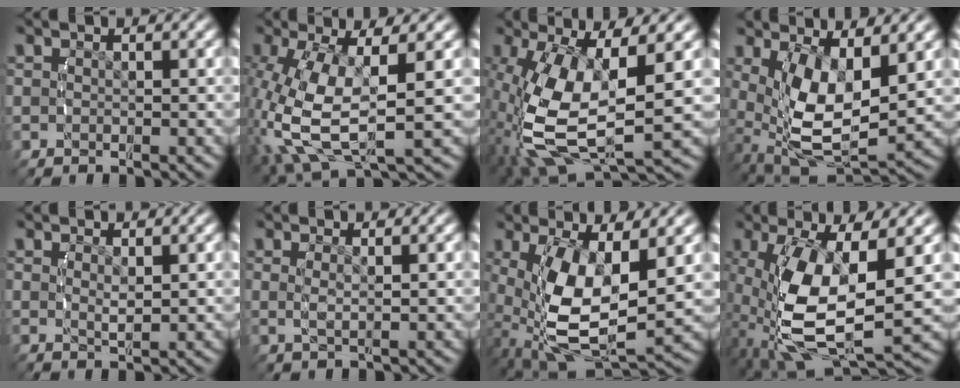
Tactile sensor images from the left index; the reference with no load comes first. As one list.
[{"total": 8.7, "force": [-1.0, 4.6, 7.3], "torque": [-0.185, -0.044, 0.014]}, {"total": 11.5, "force": [-1.0, 5.9, 9.9], "torque": [-0.240, -0.052, 0.021]}, {"total": 8.7, "force": [-1.0, 5.2, 6.9], "torque": [-0.160, -0.058, 0.017]}, {"total": 1.3, "force": [0.7, -0.4, 1.0], "torque": [-0.017, -0.009, 0.020]}, {"total": 1.6, "force": [0.5, -0.1, 1.5], "torque": [-0.034, -0.007, 0.015]}, {"total": 9.4, "force": [-1.3, 4.9, 8.0], "torque": [-0.183, -0.052, 0.012]}, {"total": 10.7, "force": [-1.0, 4.9, 9.5], "torque": [-0.215, -0.042, 0.017]}]